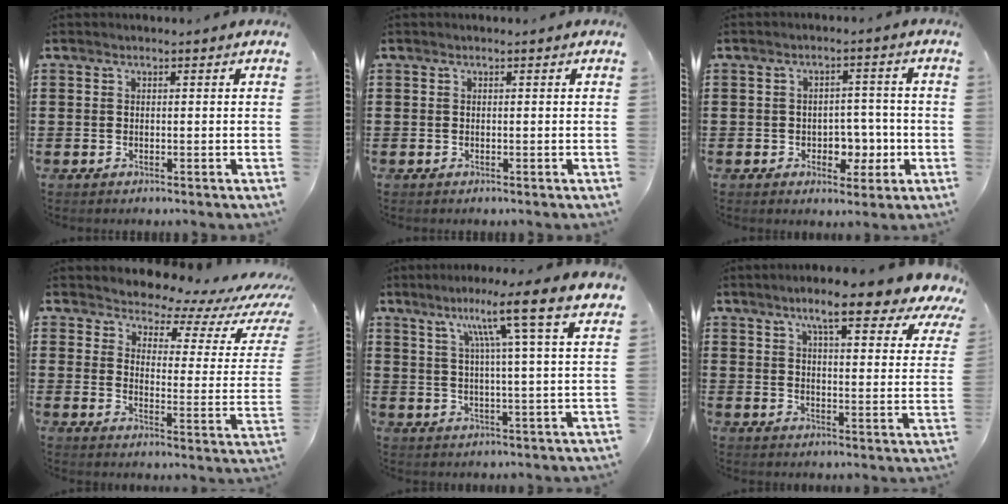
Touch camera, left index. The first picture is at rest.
{"total": 0.0}
{"total": 4.6, "force": [-1.4, 3.5, 2.6], "torque": [-0.039, 0.003, -0.032]}
{"total": 4.1, "force": [3.9, 1.2, 0.8], "torque": [-0.025, -0.041, 0.059]}
{"total": 10.2, "force": [6.1, -1.1, 8.2], "torque": [-0.152, -0.020, 0.086]}
{"total": 9.6, "force": [7.6, 1.2, 5.8], "torque": [-0.104, -0.034, 0.123]}